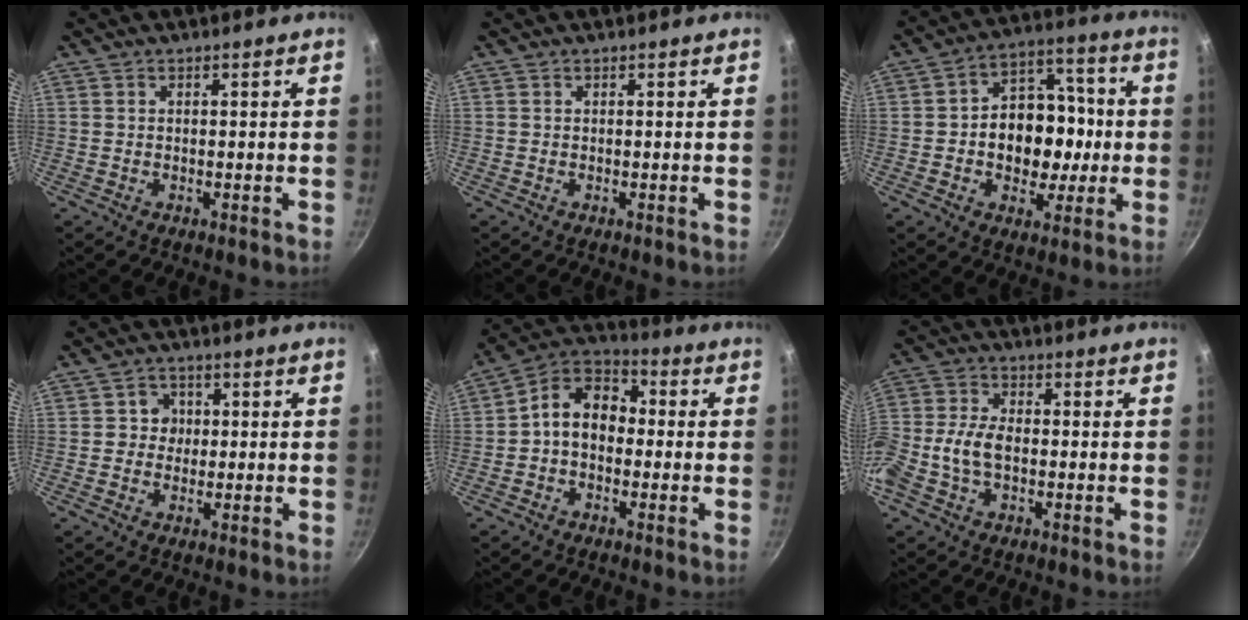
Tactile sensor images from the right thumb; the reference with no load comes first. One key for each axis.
{"total": 0.0}
{"total": 15.3, "fx": -1.5, "fy": 11.6, "fz": 9.9, "tx": -0.100, "ty": 0.031, "tz": -0.027}
{"total": 3.6, "fx": 0.1, "fy": 3.4, "fz": 1.0, "tx": 0.015, "ty": 0.005, "tz": -0.004}
{"total": 9.8, "fx": -0.6, "fy": 7.3, "fz": 6.6, "tx": -0.080, "ty": 0.038, "tz": -0.035}
{"total": 8.7, "fx": -2.0, "fy": 5.2, "fz": 6.6, "tx": -0.138, "ty": 0.027, "tz": -0.052}